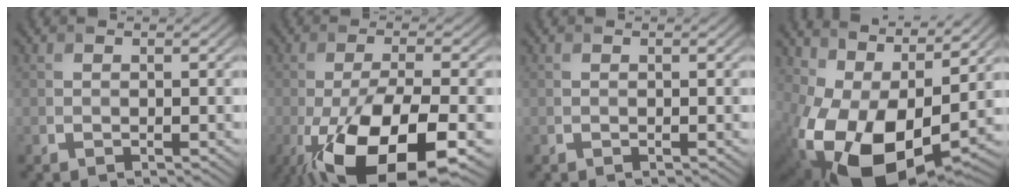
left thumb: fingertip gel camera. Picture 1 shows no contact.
{"total": 15.4, "force": [-6.3, 5.5, 12.9], "torque": [-0.246, -0.026, -0.102]}
{"total": 0.0}
{"total": 16.4, "force": [0.4, 10.1, 12.9], "torque": [-0.236, -0.039, 0.032]}